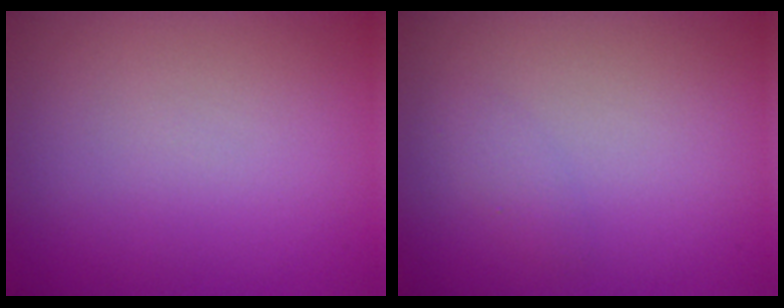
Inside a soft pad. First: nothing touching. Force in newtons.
{"total": 0.9, "press": 0.9, "slide": 0.2}